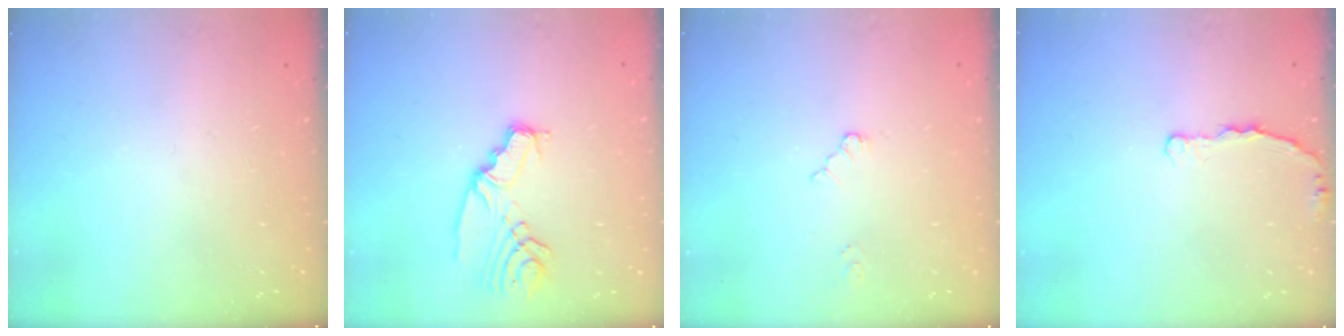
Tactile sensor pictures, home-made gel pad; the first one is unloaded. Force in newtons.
{"total": 9.0, "press": 9.0, "slide": 0.7}
{"total": 2.6, "press": 2.6, "slide": 0.4}
{"total": 2.9, "press": 2.9, "slide": 0.4}